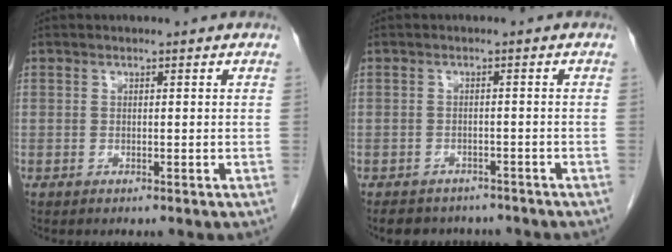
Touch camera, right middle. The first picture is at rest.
{"total": 7.0, "force": [-6.0, 3.2, 1.5], "torque": [-0.020, 0.003, -0.073]}